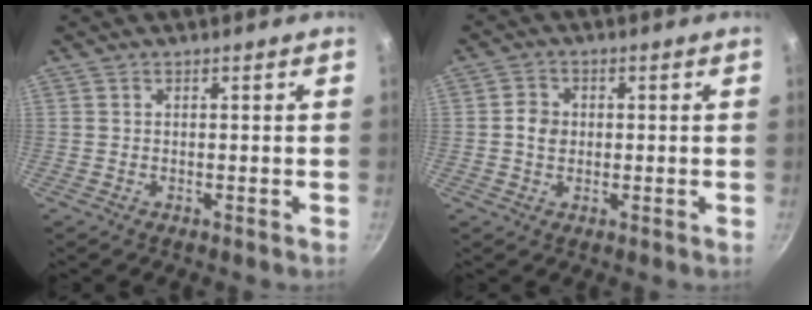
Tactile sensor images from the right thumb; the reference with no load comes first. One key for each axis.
{"total": 2.2, "fx": 0.4, "fy": 1.6, "fz": 1.5, "tx": -0.024, "ty": -0.001, "tz": 0.006}